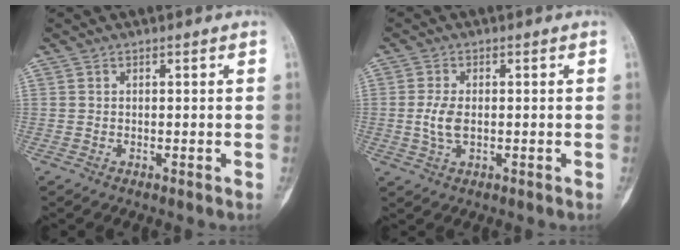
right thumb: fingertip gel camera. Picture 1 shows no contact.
{"total": 4.2, "force": [-0.3, 2.3, 3.5], "torque": [-0.077, 0.000, -0.007]}